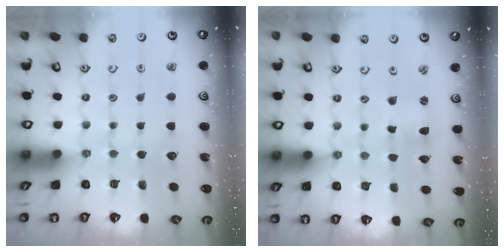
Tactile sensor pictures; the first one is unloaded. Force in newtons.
{"total": 0.6, "press": 0.6, "slide": 0.2}